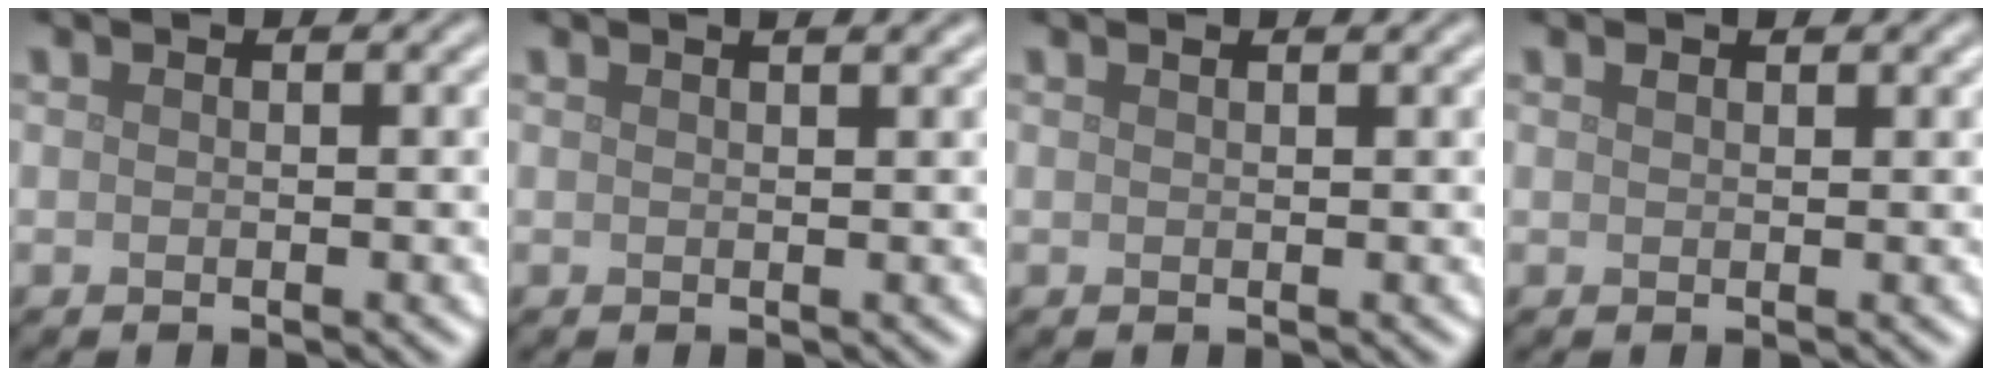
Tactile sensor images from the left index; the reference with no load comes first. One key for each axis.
{"total": 2.2, "fx": 1.5, "fy": 0.8, "fz": 1.4, "tx": -0.007, "ty": 0.008, "tz": 0.003}
{"total": 0.7, "fx": 0.6, "fy": 0.2, "fz": 0.4, "tx": -0.004, "ty": 0.000, "tz": 0.010}
{"total": 1.0, "fx": 0.8, "fy": 0.4, "fz": 0.5, "tx": -0.010, "ty": 0.003, "tz": 0.014}